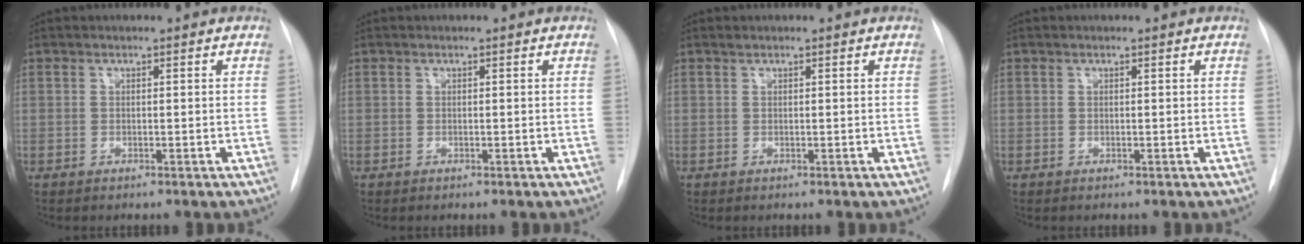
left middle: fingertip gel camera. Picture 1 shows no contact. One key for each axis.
{"total": 0.0}
{"total": 0.0}
{"total": 0.0}